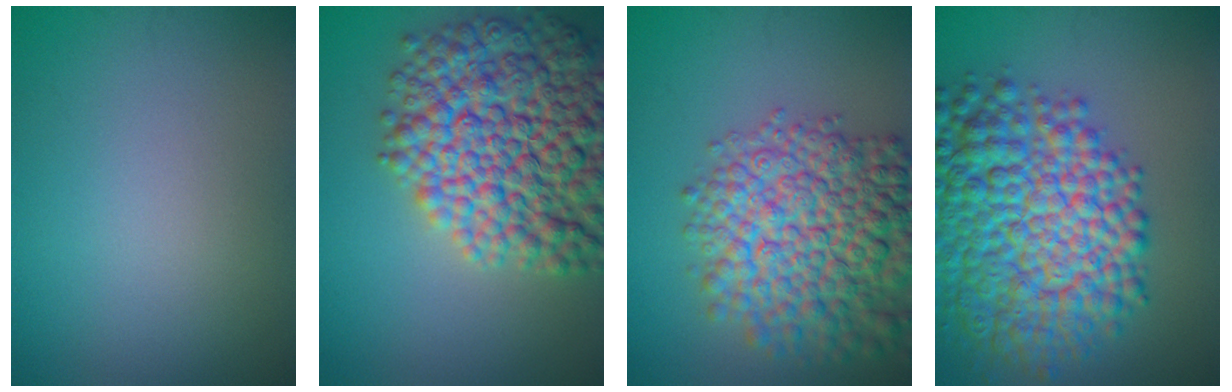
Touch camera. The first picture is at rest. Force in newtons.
{"total": 12.4, "press": 12.3, "slide": 0.4}
{"total": 10.3, "press": 10.3, "slide": 0.4}
{"total": 12.1, "press": 12.1, "slide": 0.0}